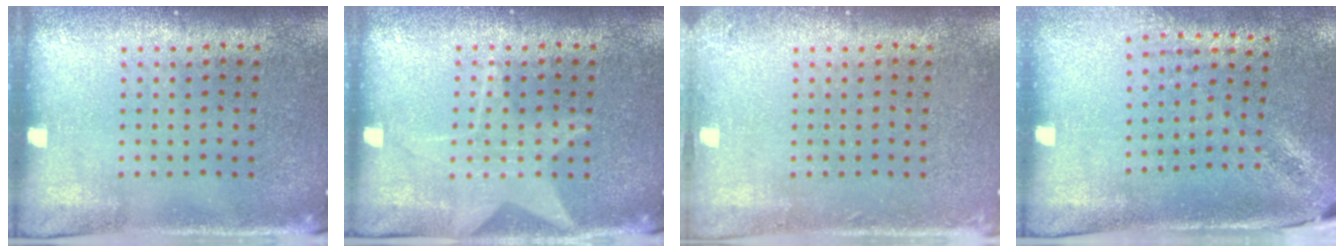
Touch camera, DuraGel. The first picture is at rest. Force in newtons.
{"total": 1.9, "press": 1.9, "slide": 0.2}
{"total": 0.9, "press": 0.9, "slide": 0.1}
{"total": 1.9, "press": 1.5, "slide": 1.2}